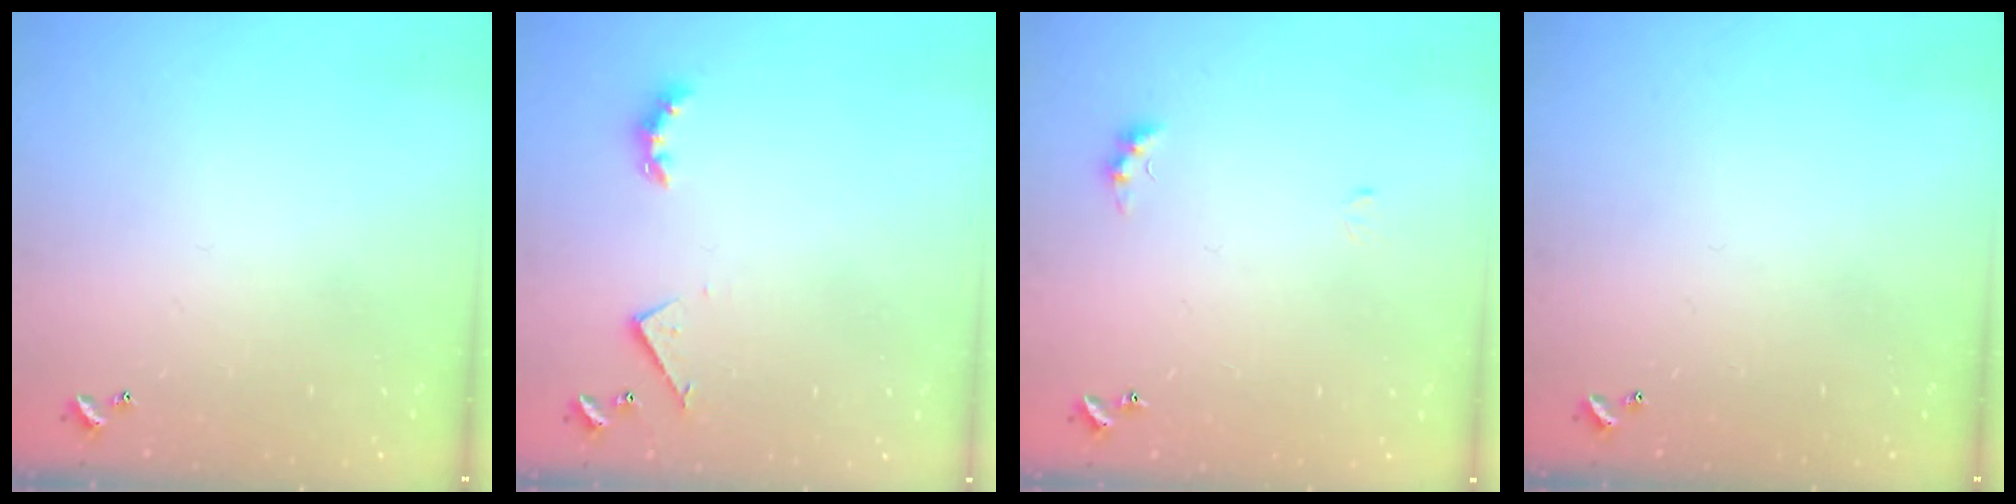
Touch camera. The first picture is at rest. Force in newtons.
{"total": 3.5, "press": 3.4, "slide": 0.7}
{"total": 4.9, "press": 4.8, "slide": 0.7}
{"total": 0.0}